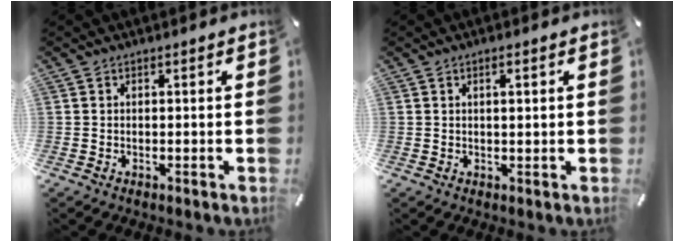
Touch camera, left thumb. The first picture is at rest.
{"total": 1.4, "force": [0.5, 0.3, 1.3], "torque": [-0.027, 0.001, 0.007]}